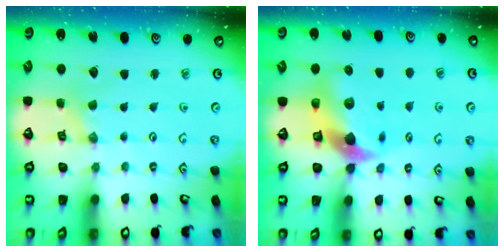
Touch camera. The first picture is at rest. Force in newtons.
{"total": 10.5, "press": 10.4, "slide": 1.5}